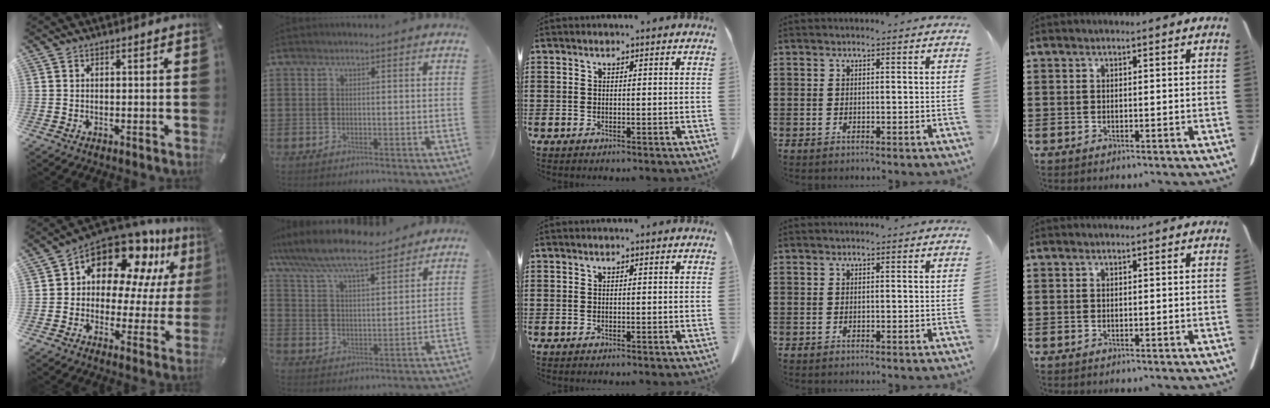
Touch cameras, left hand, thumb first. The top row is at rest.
{"thumb": {"total": 15.3, "force": [10.8, 8.4, 6.9], "torque": [-0.114, -0.092, 0.189]}, "index": {"total": 7.1, "force": [6.5, 0.3, 2.7], "torque": [-0.080, -0.036, 0.111]}}